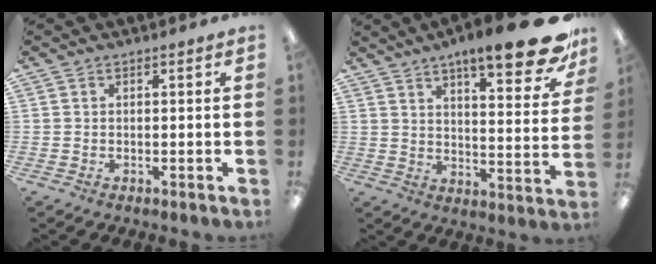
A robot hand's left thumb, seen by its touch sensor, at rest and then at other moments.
{"total": 15.4, "force": [11.4, 2.8, 9.9], "torque": [-0.138, -0.077, 0.181]}